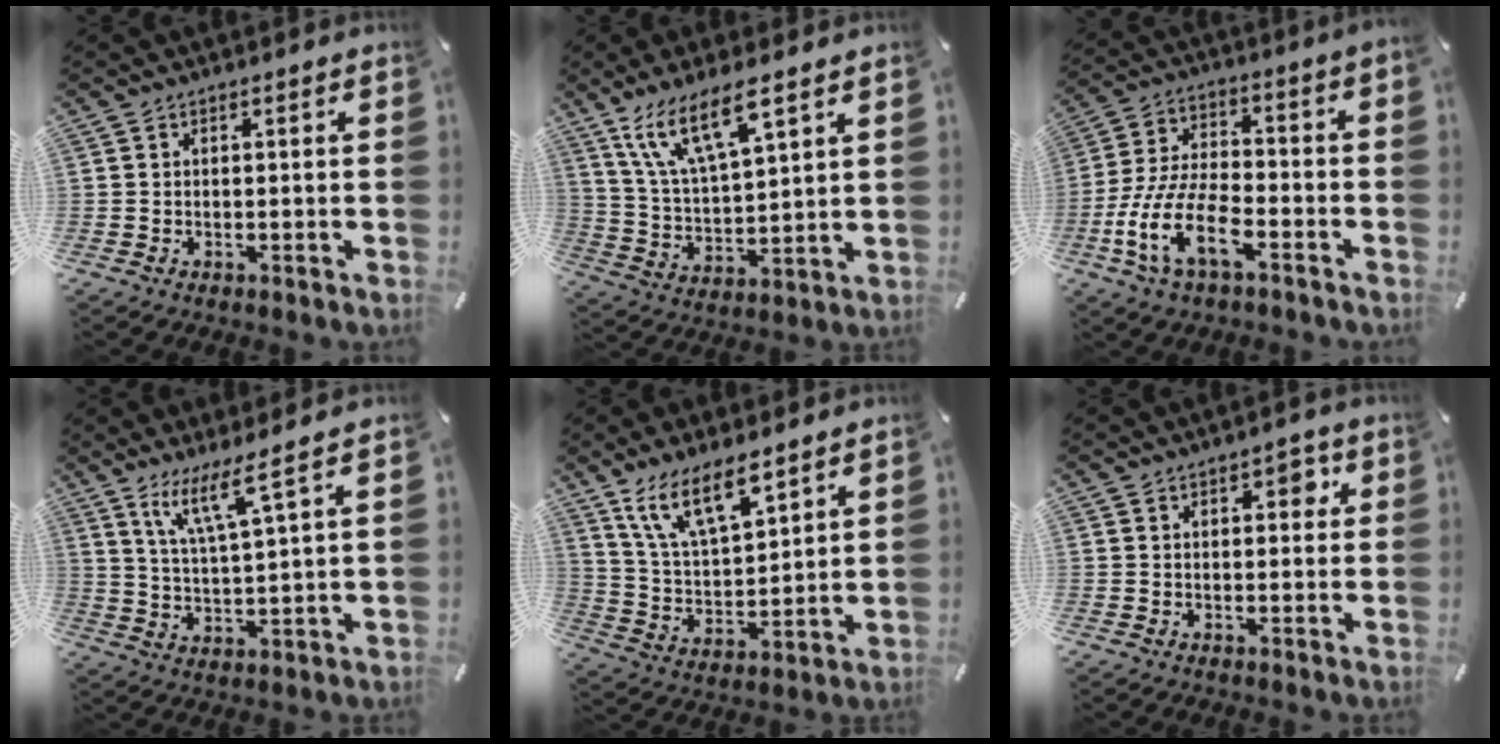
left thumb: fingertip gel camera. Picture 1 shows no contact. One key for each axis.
{"total": 13.1, "fx": 8.6, "fy": 4.3, "fz": 9.0, "tx": -0.199, "ty": -0.030, "tz": 0.153}
{"total": 14.1, "fx": -7.3, "fy": 5.7, "fz": 10.6, "tx": -0.233, "ty": 0.010, "tz": -0.134}
{"total": 9.1, "fx": 6.5, "fy": 0.9, "fz": 6.4, "tx": -0.134, "ty": -0.027, "tz": 0.113}
{"total": 13.5, "fx": 9.7, "fy": 5.3, "fz": 7.7, "tx": -0.170, "ty": -0.044, "tz": 0.179}
{"total": 2.8, "fx": 1.2, "fy": 1.6, "fz": 1.9, "tx": -0.012, "ty": -0.007, "tz": 0.012}